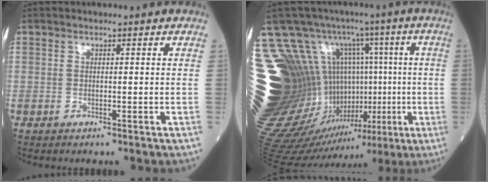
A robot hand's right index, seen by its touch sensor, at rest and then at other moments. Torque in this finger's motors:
{"motor_torque": [-0.14, -0.18, -0.02, 0.01]}